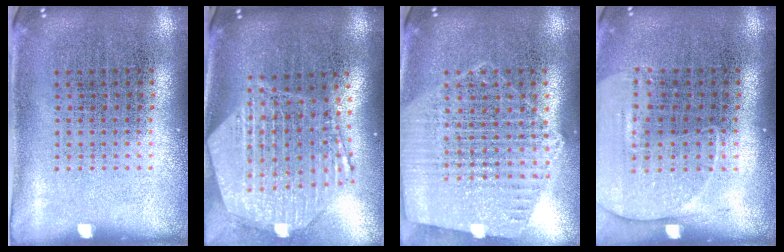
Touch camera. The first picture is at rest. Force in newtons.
{"total": 2.9, "press": 2.4, "slide": 1.7}
{"total": 1.2, "press": 1.2, "slide": 0.1}
{"total": 1.4, "press": 1.3, "slide": 0.4}